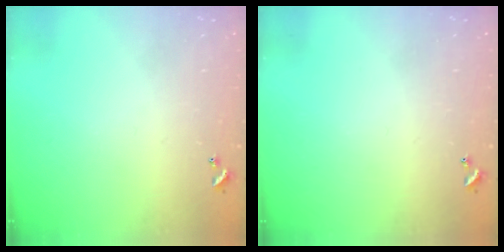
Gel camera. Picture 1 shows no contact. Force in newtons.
{"total": 0.0}